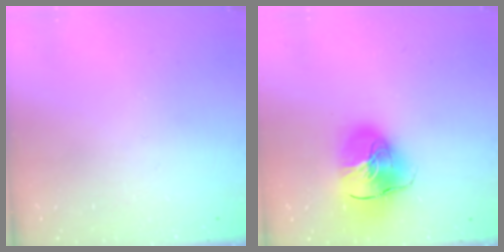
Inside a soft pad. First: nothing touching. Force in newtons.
{"total": 16.2, "press": 16.0, "slide": 2.3}